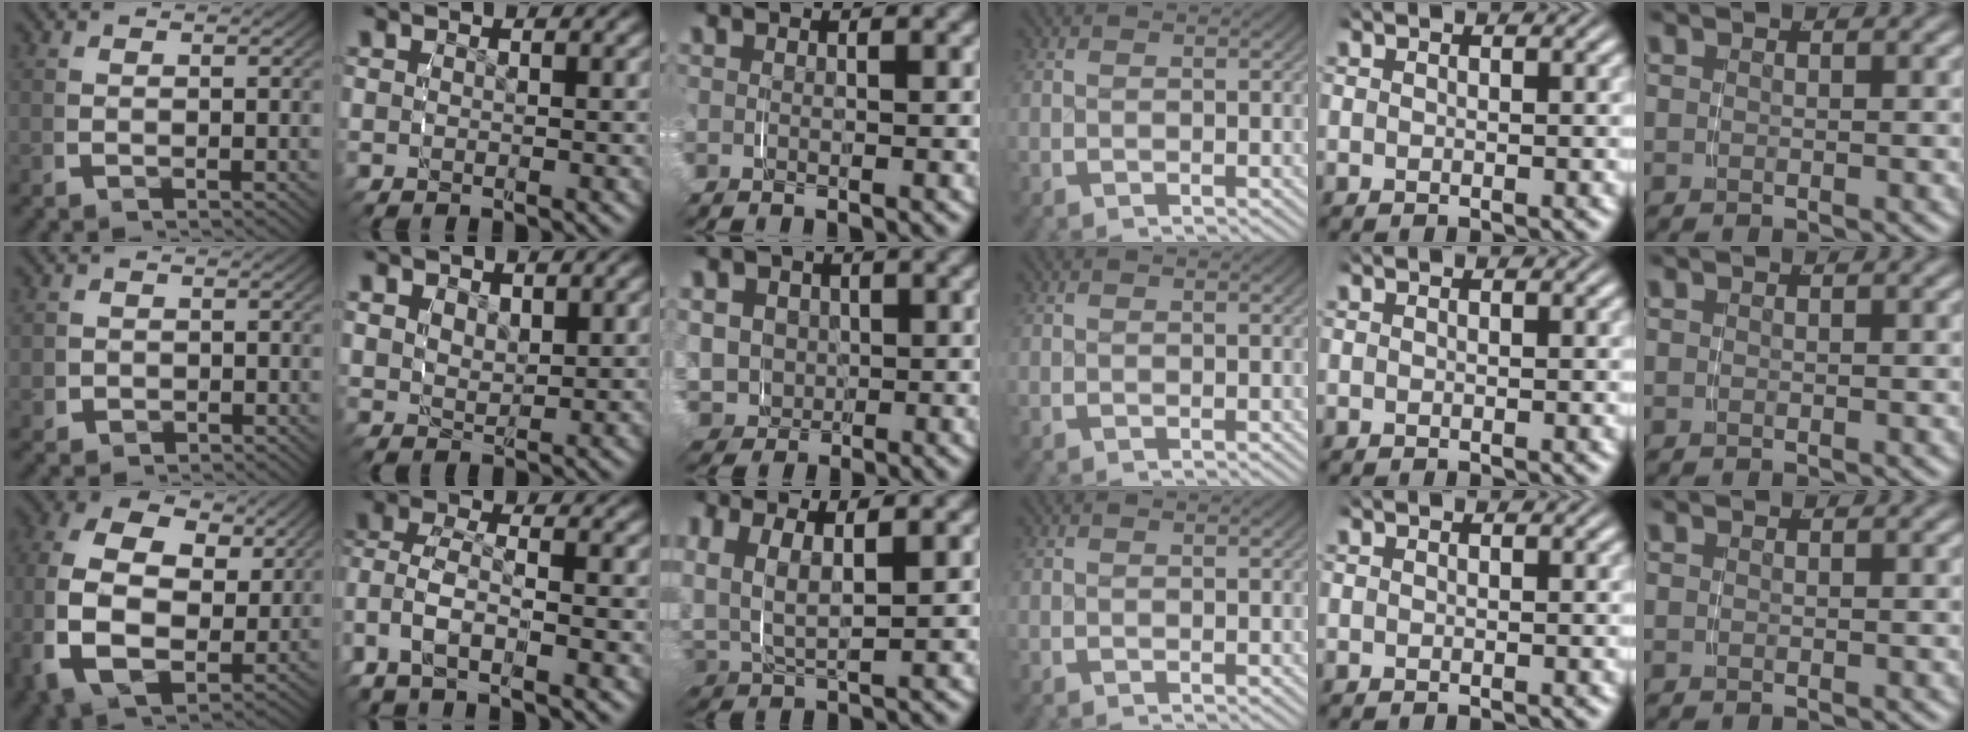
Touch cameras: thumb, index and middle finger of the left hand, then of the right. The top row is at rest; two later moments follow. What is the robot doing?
{"motion": "grasp_and_lifting", "object": "jacket"}